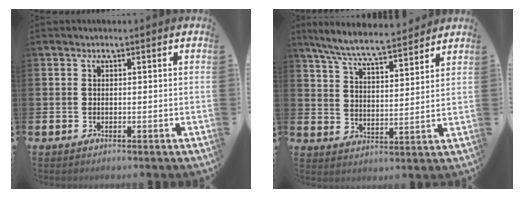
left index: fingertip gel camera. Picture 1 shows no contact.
{"total": 7.4, "force": [7.0, 0.3, 2.4], "torque": [-0.073, -0.044, 0.122]}